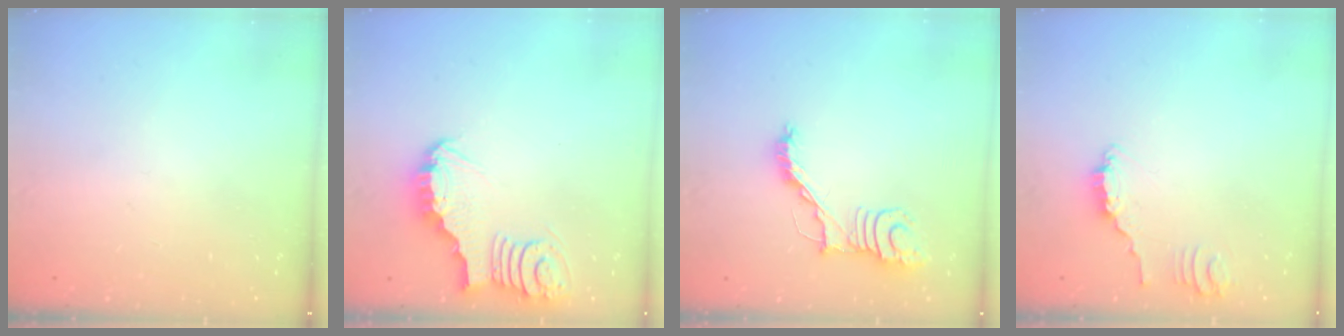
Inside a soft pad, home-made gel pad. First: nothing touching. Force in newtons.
{"total": 4.0, "press": 4.0, "slide": 0.4}
{"total": 12.2, "press": 12.2, "slide": 1.0}
{"total": 2.4, "press": 2.4, "slide": 0.1}